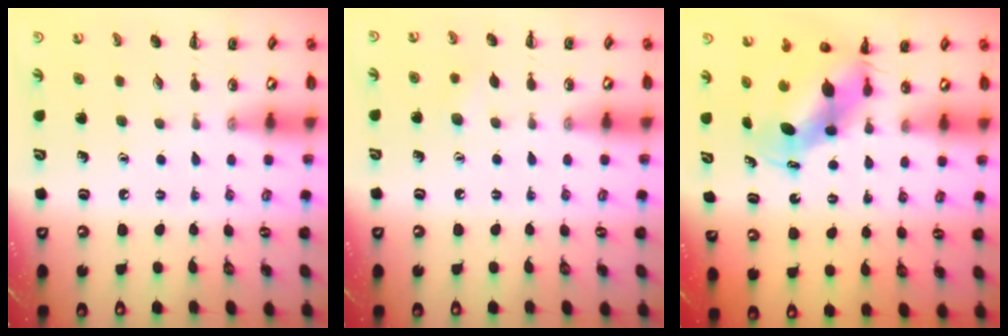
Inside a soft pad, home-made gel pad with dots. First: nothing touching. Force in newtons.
{"total": 5.2, "press": 5.0, "slide": 1.3}
{"total": 5.8, "press": 5.7, "slide": 1.2}